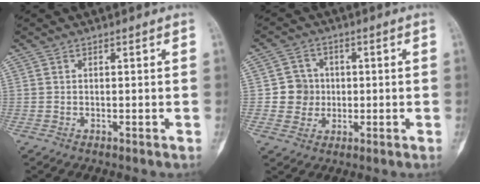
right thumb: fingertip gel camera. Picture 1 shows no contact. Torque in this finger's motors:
{"motor_torque": [0.88, 0.67, 0.49, -0.16, 0.05]}